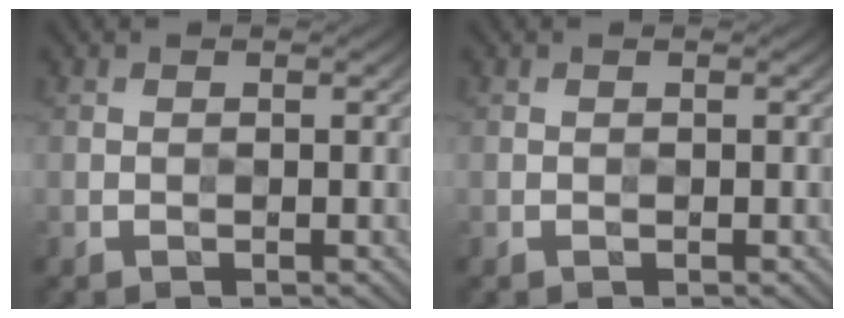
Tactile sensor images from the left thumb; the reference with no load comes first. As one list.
[{"total": 0.0}]